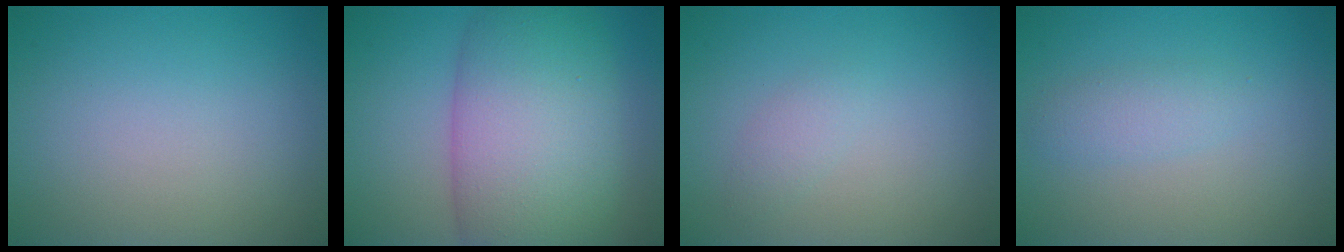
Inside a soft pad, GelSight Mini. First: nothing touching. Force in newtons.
{"total": 11.4, "press": 11.4, "slide": 0.2}
{"total": 1.1, "press": 1.1, "slide": 0.0}
{"total": 1.8, "press": 1.8, "slide": 0.0}